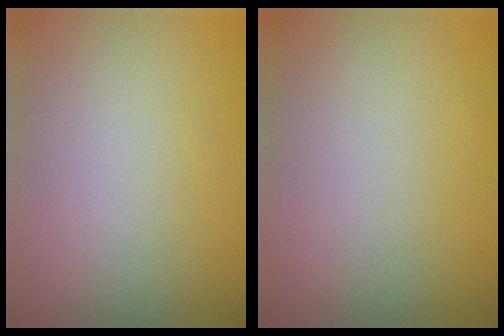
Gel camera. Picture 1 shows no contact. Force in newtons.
{"total": 0.0}